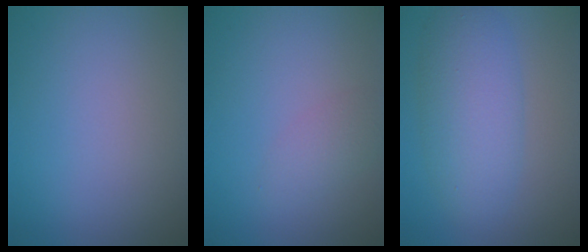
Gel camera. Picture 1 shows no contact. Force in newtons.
{"total": 1.5, "press": 1.5, "slide": 0.1}
{"total": 5.5, "press": 5.5, "slide": 0.3}